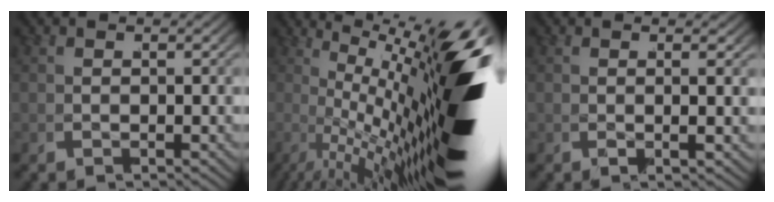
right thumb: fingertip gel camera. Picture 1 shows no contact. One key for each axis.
{"total": 20.2, "fx": -0.9, "fy": 8.7, "fz": 18.2, "tx": -0.235, "ty": -0.033, "tz": 0.003}
{"total": 1.8, "fx": 0.8, "fy": -0.4, "fz": 1.6, "tx": -0.024, "ty": 0.005, "tz": 0.008}